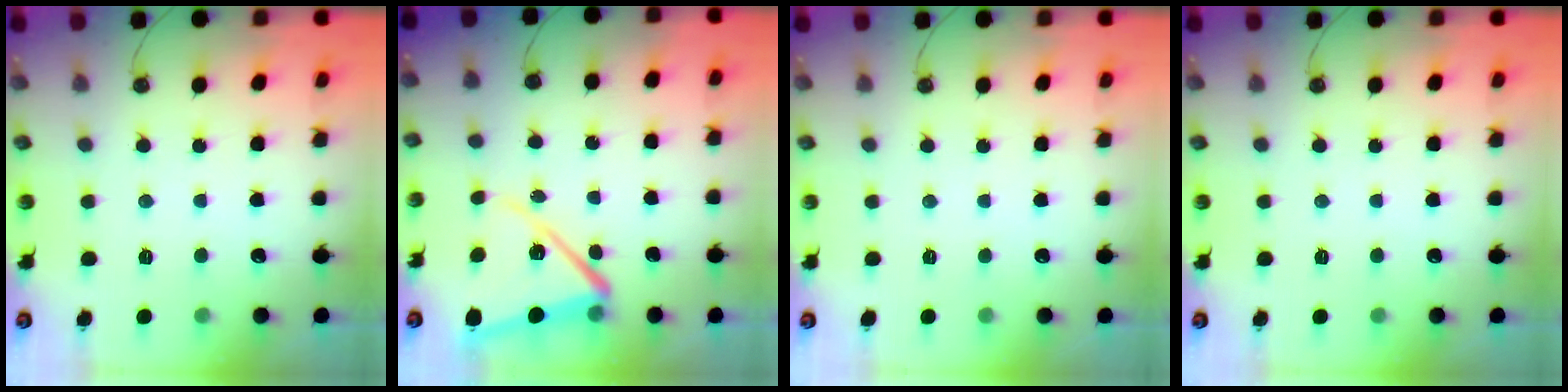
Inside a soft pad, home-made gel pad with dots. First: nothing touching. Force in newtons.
{"total": 13.5, "press": 13.5, "slide": 0.8}
{"total": 0.0}
{"total": 0.0}